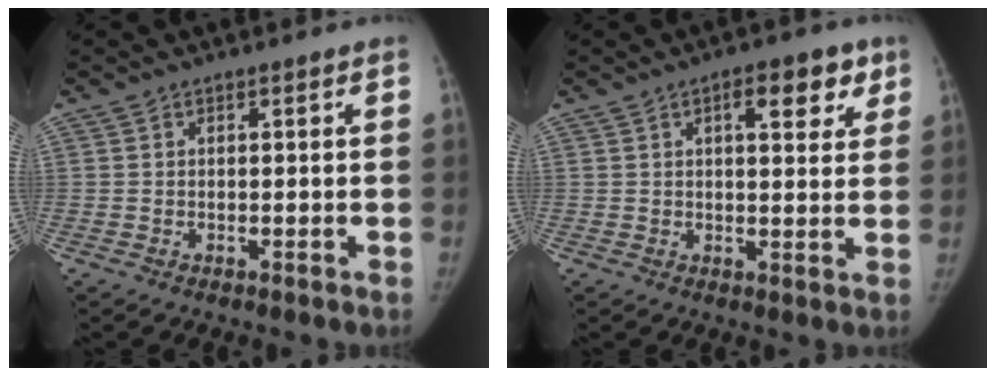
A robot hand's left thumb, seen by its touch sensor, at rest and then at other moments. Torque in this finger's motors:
{"motor_torque": [0.02, 0.03, 0.50, 0.24, 0.00]}